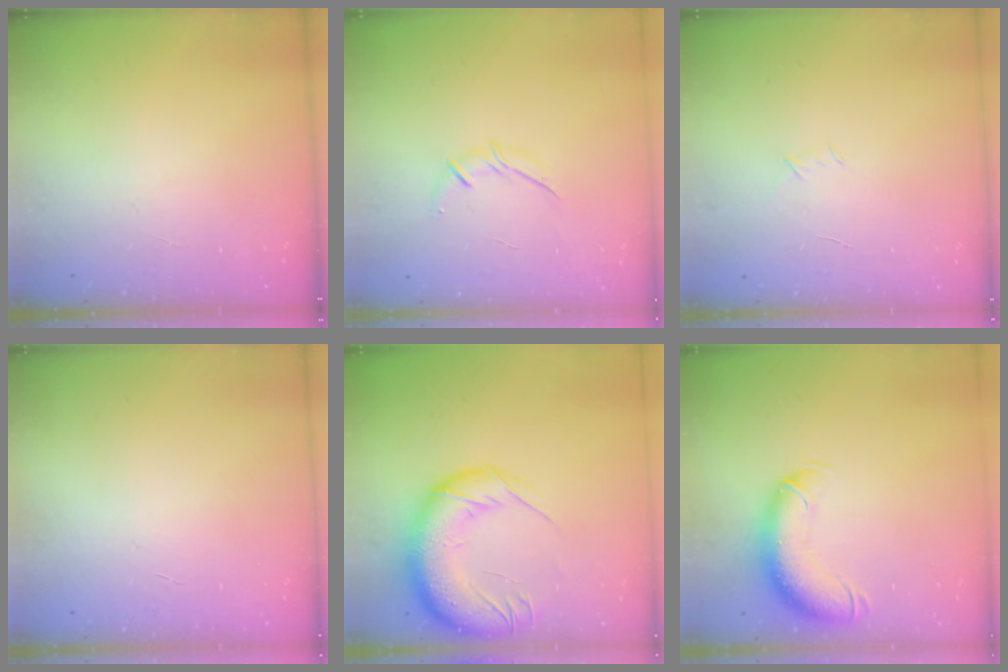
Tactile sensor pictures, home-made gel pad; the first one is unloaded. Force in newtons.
{"total": 6.1, "press": 6.0, "slide": 1.1}
{"total": 3.5, "press": 3.4, "slide": 0.9}
{"total": 0.0}
{"total": 20.9, "press": 20.3, "slide": 4.9}
{"total": 13.3, "press": 12.9, "slide": 3.0}